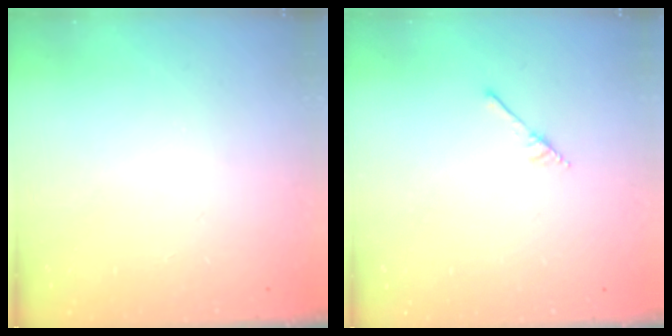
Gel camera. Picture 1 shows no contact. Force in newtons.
{"total": 1.7, "press": 1.7, "slide": 0.1}